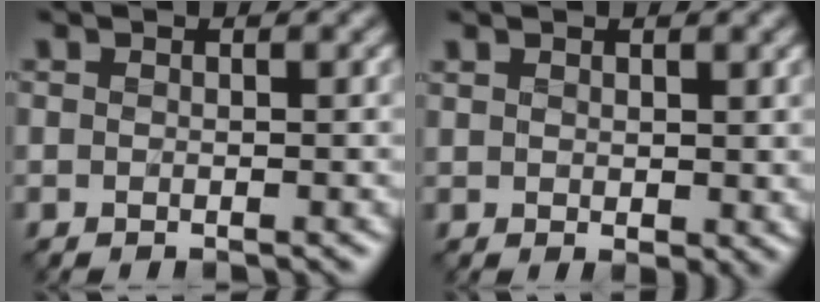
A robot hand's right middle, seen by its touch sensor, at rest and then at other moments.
{"total": 1.7, "force": [1.0, 0.7, 1.2], "torque": [-0.019, -0.002, 0.024]}